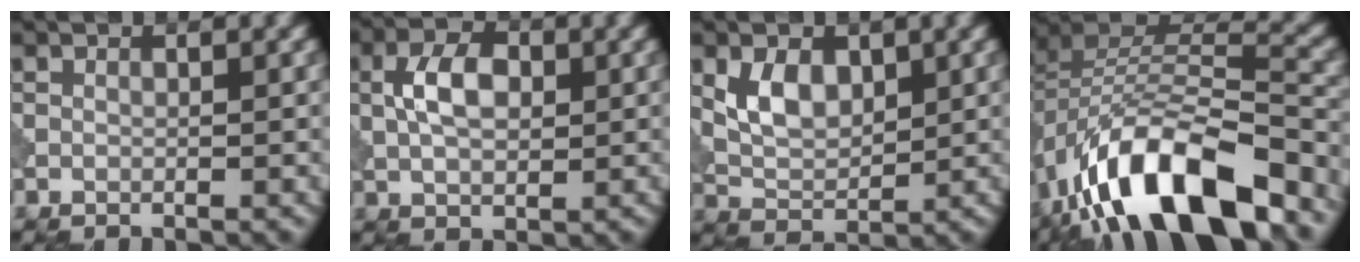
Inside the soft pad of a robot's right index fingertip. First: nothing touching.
{"total": 4.6, "force": [0.5, 2.8, 3.6], "torque": [-0.071, 0.005, 0.006]}
{"total": 4.1, "force": [1.2, 2.7, 2.8], "torque": [-0.055, -0.004, 0.025]}
{"total": 13.8, "force": [-8.5, 5.4, 9.5], "torque": [-0.158, 0.010, -0.152]}